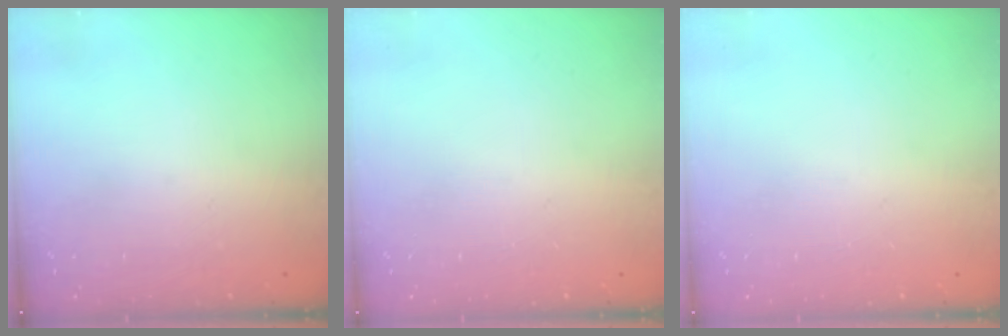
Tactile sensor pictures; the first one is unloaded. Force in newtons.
{"total": 0.0}
{"total": 0.0}